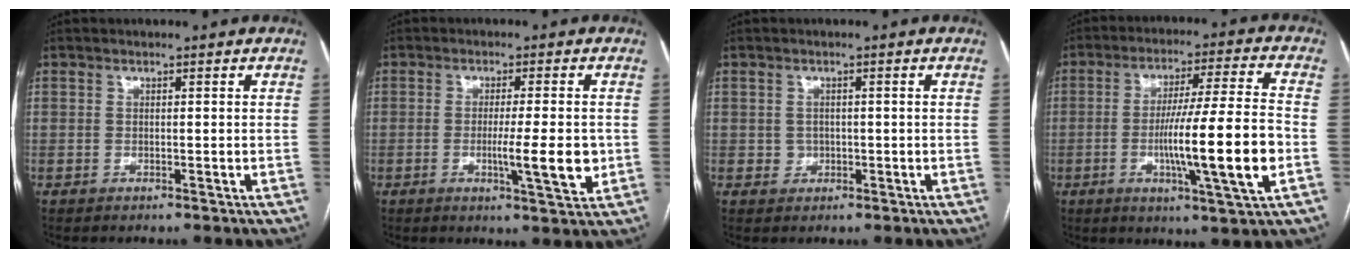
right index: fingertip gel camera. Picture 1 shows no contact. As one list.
[{"total": 7.1, "force": [-1.3, 0.4, 6.9], "torque": [-0.108, -0.010, -0.019]}, {"total": 1.5, "force": [-0.2, 1.4, 0.5], "torque": [-0.008, 0.004, 0.002]}, {"total": 15.4, "force": [-3.5, -0.6, 15.0], "torque": [-0.256, -0.010, -0.062]}]